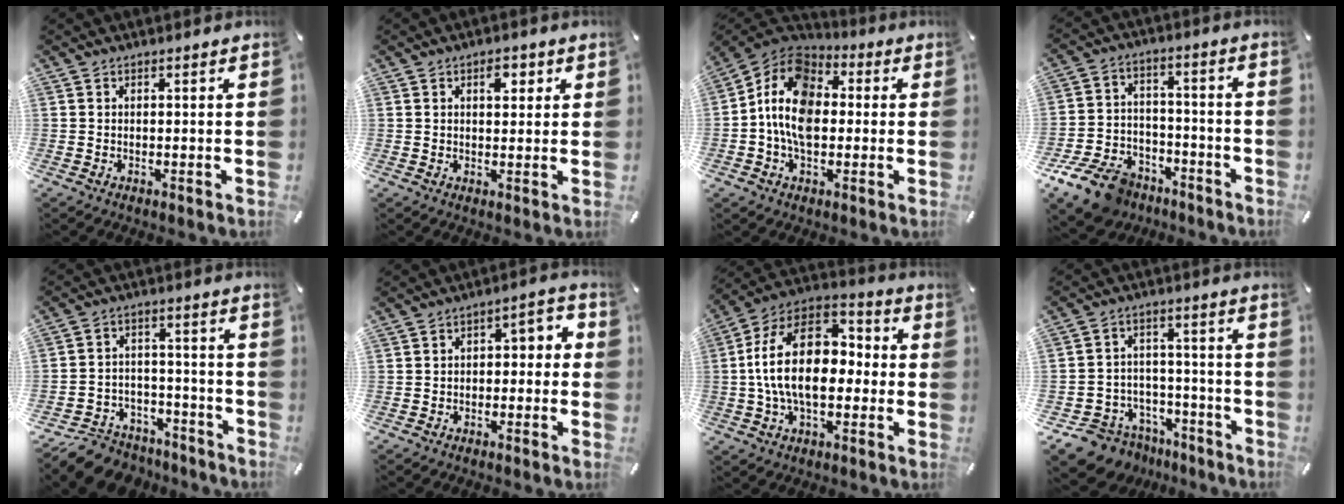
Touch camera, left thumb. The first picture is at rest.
{"total": 3.6, "force": [1.5, 2.2, 2.5], "torque": [-0.023, -0.006, 0.017]}
{"total": 12.2, "force": [-1.8, 8.7, 8.3], "torque": [-0.176, 0.015, -0.038]}
{"total": 12.9, "force": [-9.2, 7.5, 5.0], "torque": [-0.095, 0.062, -0.167]}
{"total": 9.6, "force": [-7.6, 5.5, 2.3], "torque": [-0.026, 0.056, -0.135]}
{"total": 4.4, "force": [-2.7, 2.6, 2.2], "torque": [-0.039, 0.024, -0.055]}
{"total": 19.6, "force": [-1.5, 12.5, 15.0], "torque": [-0.279, 0.020, -0.029]}
{"total": 9.3, "force": [-6.2, 6.8, 1.2], "torque": [-0.023, 0.038, -0.105]}